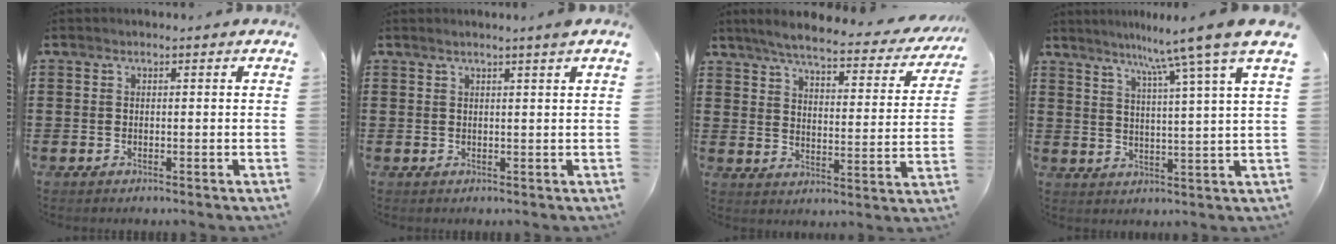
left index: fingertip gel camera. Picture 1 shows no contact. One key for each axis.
{"total": 1.5, "fx": 1.1, "fy": -0.6, "fz": 0.9, "tx": -0.018, "ty": -0.005, "tz": 0.020}
{"total": 5.6, "fx": 4.9, "fy": 0.3, "fz": 2.6, "tx": -0.073, "ty": -0.031, "tz": 0.080}
{"total": 8.3, "fx": 6.4, "fy": -1.7, "fz": 5.0, "tx": -0.104, "ty": -0.037, "tz": 0.099}